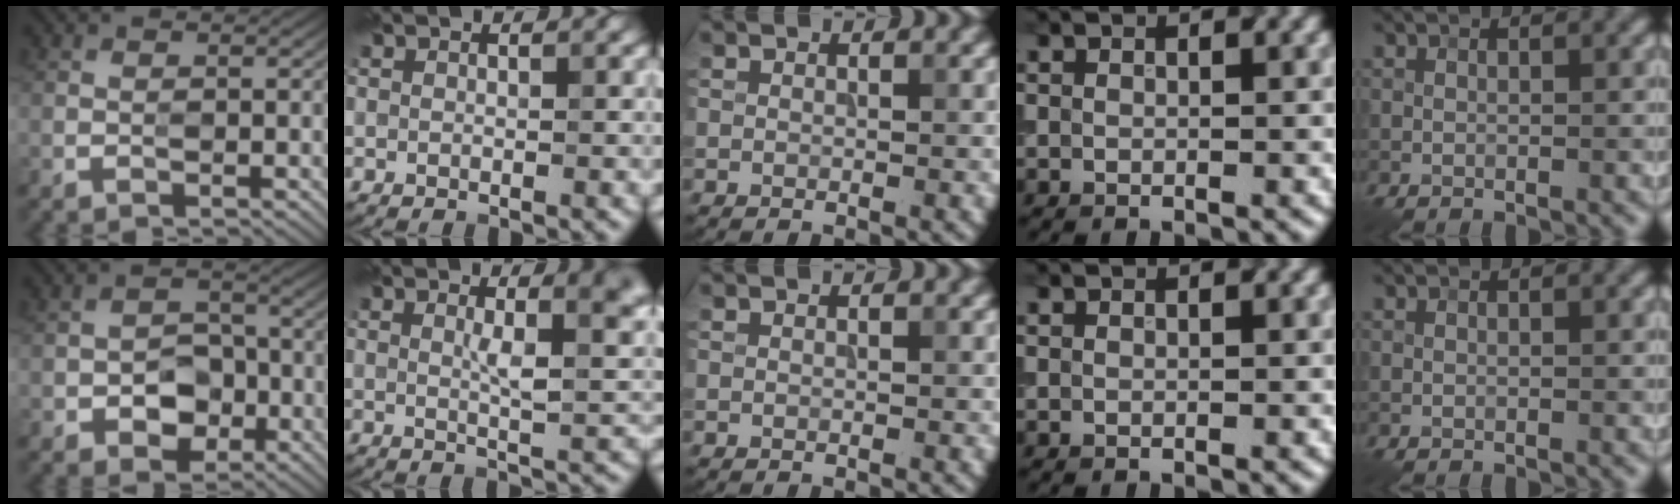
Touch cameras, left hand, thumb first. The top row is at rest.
{"thumb": {"total": 5.4, "force": [-2.2, 3.9, 3.1], "torque": [-0.041, 0.002, -0.044]}, "index": {"total": 4.6, "force": [1.6, 1.1, 4.2], "torque": [-0.059, 0.004, 0.026]}}